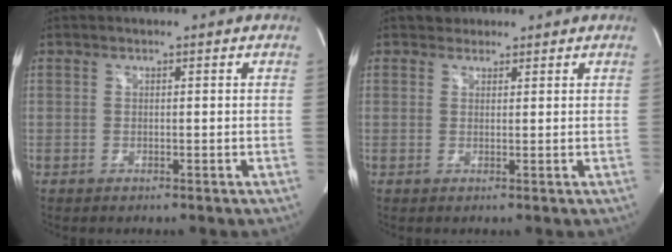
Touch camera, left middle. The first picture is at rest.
{"total": 1.7, "force": [1.3, 1.1, -0.1], "torque": [0.006, 0.009, 0.015]}